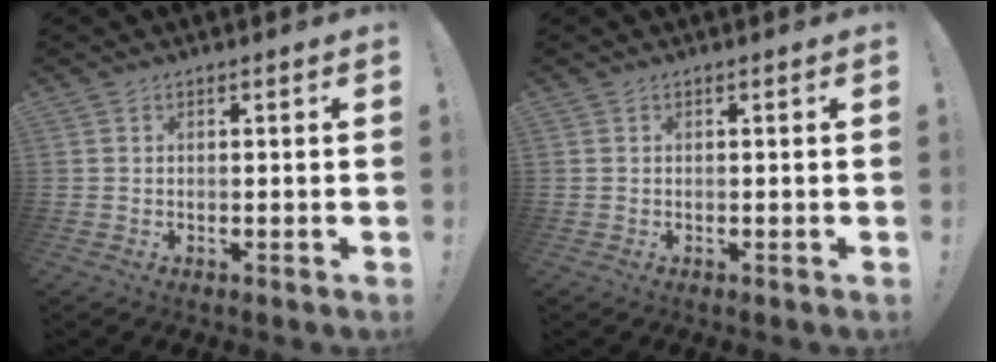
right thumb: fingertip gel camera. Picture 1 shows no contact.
{"total": 0.0}